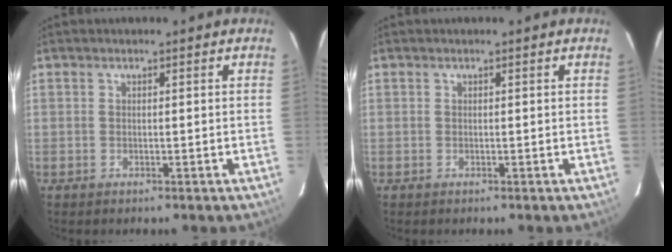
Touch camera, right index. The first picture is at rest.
{"total": 0.0}